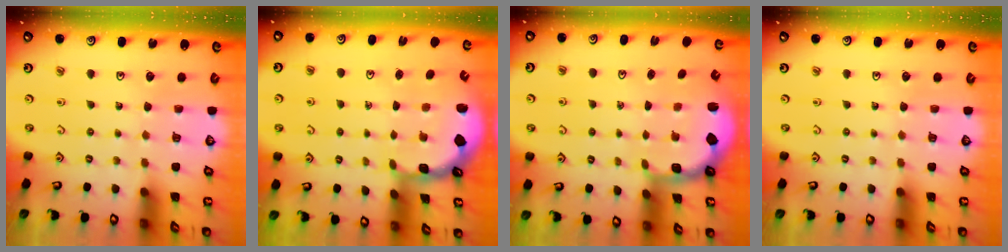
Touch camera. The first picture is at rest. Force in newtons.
{"total": 1.8, "press": 1.7, "slide": 0.5}
{"total": 2.5, "press": 1.3, "slide": 2.1}
{"total": 0.0}